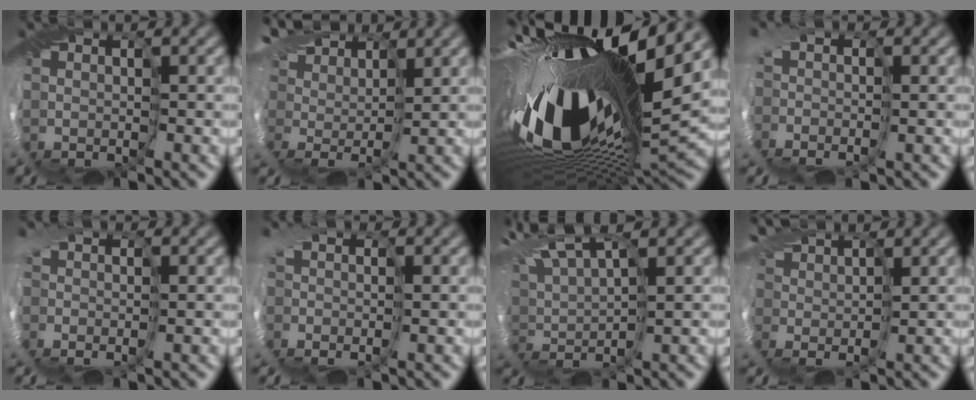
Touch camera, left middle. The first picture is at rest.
{"total": 6.5, "force": [5.4, 2.7, 2.6], "torque": [-0.063, 0.023, 0.088]}
{"total": 18.2, "force": [1.1, 6.2, 17.1], "torque": [-0.313, -0.054, 0.027]}
{"total": 1.8, "force": [-0.5, 1.0, 1.4], "torque": [-0.027, 0.006, -0.019]}
{"total": 2.3, "force": [-0.7, 1.5, 1.6], "torque": [-0.023, 0.001, -0.019]}
{"total": 2.3, "force": [-0.8, 1.4, 1.7], "torque": [-0.029, 0.005, -0.021]}
{"total": 5.4, "force": [4.3, 0.8, 3.1], "torque": [-0.073, 0.029, 0.068]}
{"total": 1.9, "force": [1.6, 0.7, 0.7], "torque": [-0.023, 0.019, 0.026]}